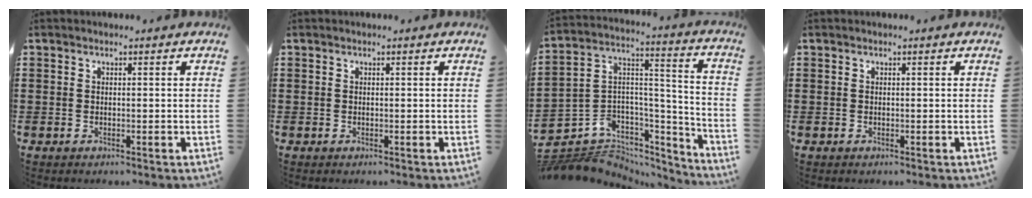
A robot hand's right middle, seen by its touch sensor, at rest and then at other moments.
{"total": 0.0}
{"total": 6.5, "force": [-5.3, 3.9, 0.2], "torque": [-0.023, -0.013, -0.102]}
{"total": 0.0}